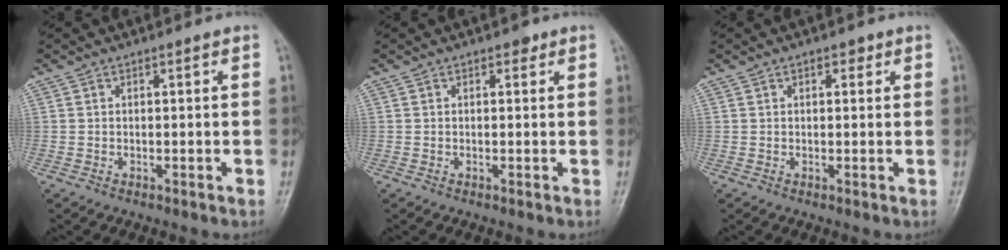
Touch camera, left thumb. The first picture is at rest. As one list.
[{"total": 1.0, "force": [0.5, 0.7, 0.5], "torque": [0.003, -0.001, 0.003]}, {"total": 1.6, "force": [0.8, 1.0, 1.0], "torque": [-0.004, 0.000, 0.008]}]